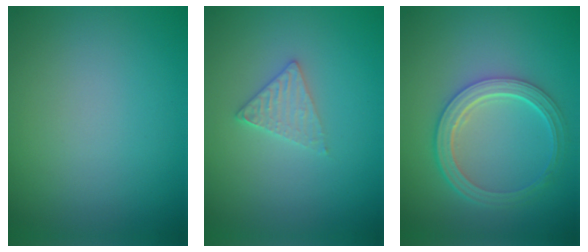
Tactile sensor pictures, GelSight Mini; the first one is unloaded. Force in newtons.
{"total": 1.8, "press": 1.8, "slide": 0.3}
{"total": 4.8, "press": 3.6, "slide": 3.1}